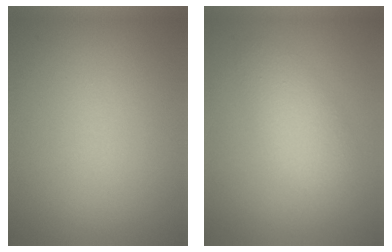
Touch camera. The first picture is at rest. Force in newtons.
{"total": 3.1, "press": 3.1, "slide": 0.2}